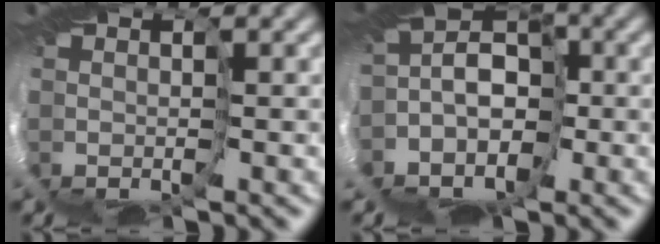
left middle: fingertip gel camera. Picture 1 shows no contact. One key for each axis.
{"total": 4.4, "fx": -3.0, "fy": 2.8, "fz": 1.7, "tx": -0.042, "ty": 0.017, "tz": -0.067}